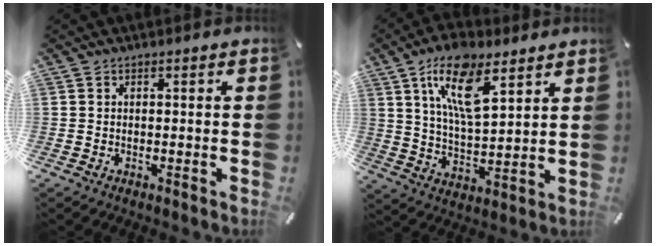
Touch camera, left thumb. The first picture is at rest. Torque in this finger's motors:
{"motor_torque": [0.54, 0.51, 1.39, -1.38, 0.46]}